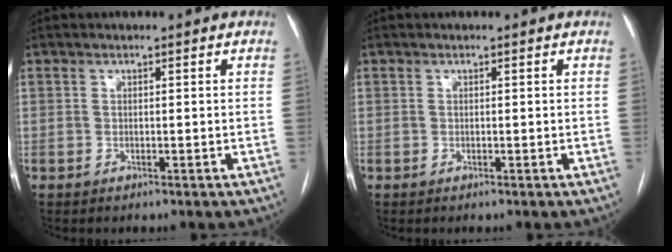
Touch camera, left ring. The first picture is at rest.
{"total": 0.0}